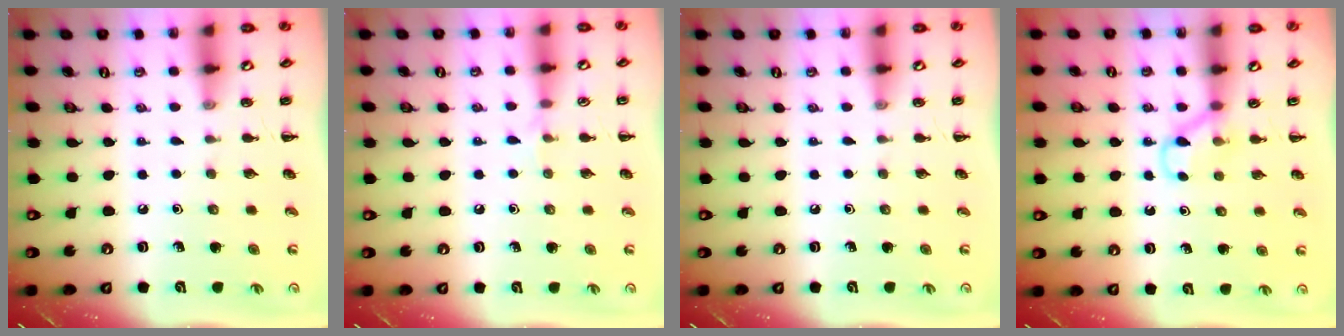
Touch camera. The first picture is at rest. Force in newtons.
{"total": 4.1, "press": 3.9, "slide": 1.5}
{"total": 0.0}
{"total": 5.5, "press": 5.3, "slide": 1.3}